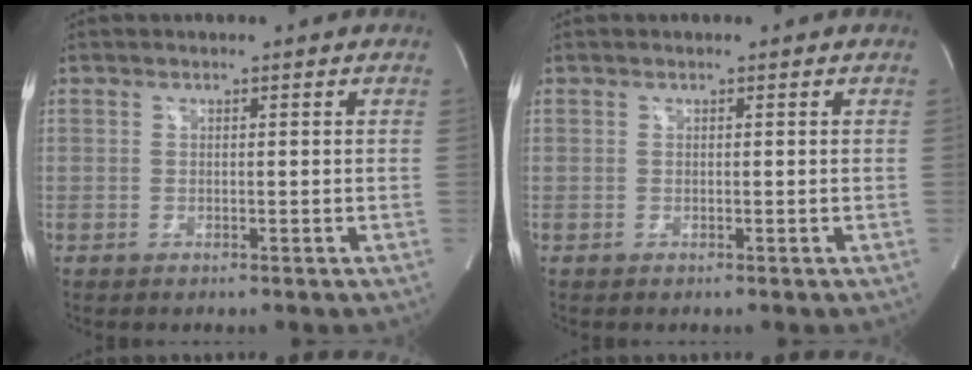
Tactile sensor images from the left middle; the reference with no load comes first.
{"total": 0.0}